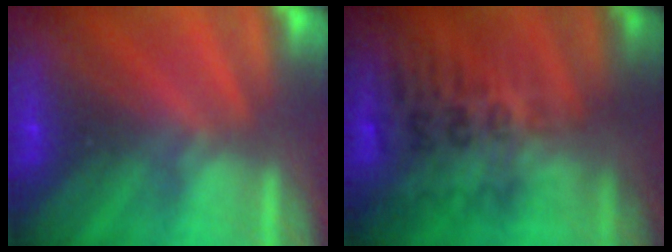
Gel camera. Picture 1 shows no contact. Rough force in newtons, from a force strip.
{"total": 2.8}